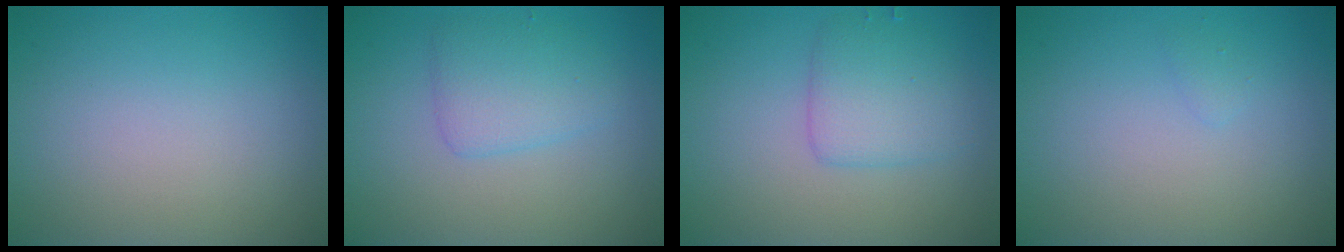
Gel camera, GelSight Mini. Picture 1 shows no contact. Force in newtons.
{"total": 2.8, "press": 2.8, "slide": 0.1}
{"total": 3.1, "press": 3.1, "slide": 0.2}
{"total": 0.5, "press": 0.5, "slide": 0.1}